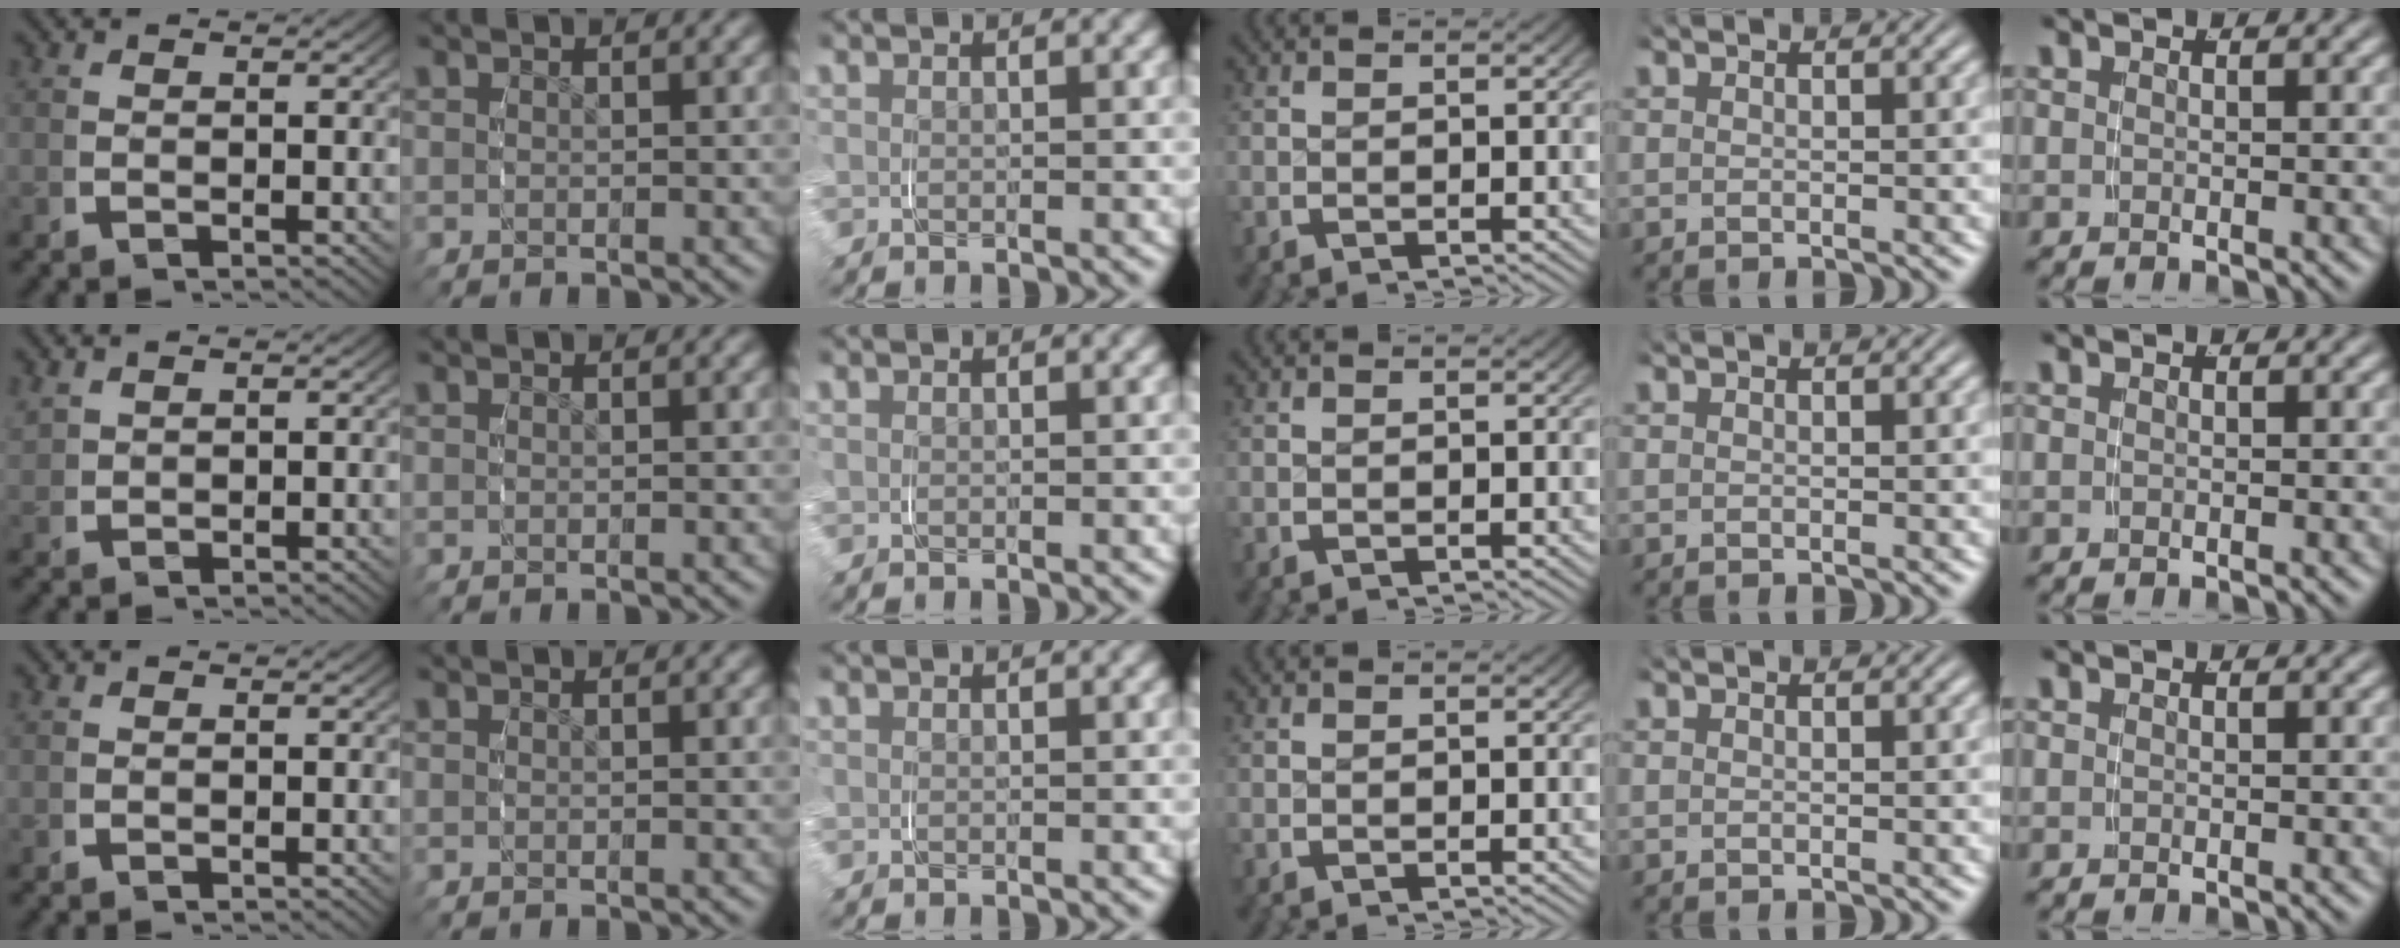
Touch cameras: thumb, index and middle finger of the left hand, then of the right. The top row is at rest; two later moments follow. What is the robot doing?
{"motion": "grasp_and_lifting", "object": "jewelry box"}